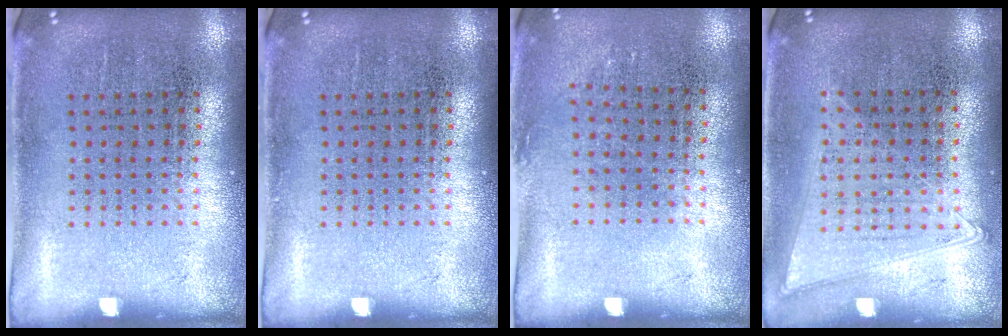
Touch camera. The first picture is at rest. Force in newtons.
{"total": 0.0}
{"total": 0.9, "press": 0.6, "slide": 0.6}
{"total": 1.0, "press": 1.0, "slide": 0.4}